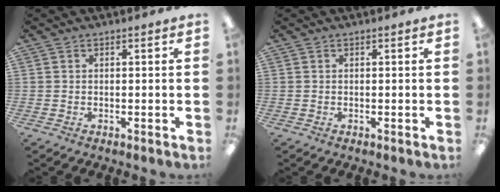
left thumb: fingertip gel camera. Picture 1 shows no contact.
{"total": 0.0}